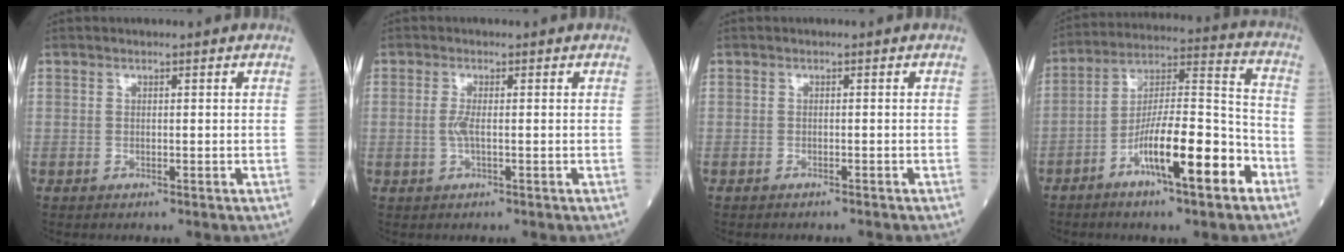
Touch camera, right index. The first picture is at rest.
{"total": 1.6, "force": [-0.2, 0.2, 1.6], "torque": [-0.038, -0.002, -0.005]}
{"total": 1.7, "force": [-1.6, 0.0, 0.5], "torque": [-0.010, -0.001, -0.021]}
{"total": 14.4, "force": [-7.0, 2.1, 12.4], "torque": [-0.214, 0.007, -0.121]}